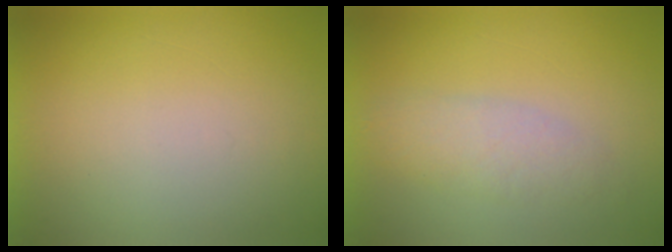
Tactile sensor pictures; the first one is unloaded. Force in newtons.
{"total": 2.9}